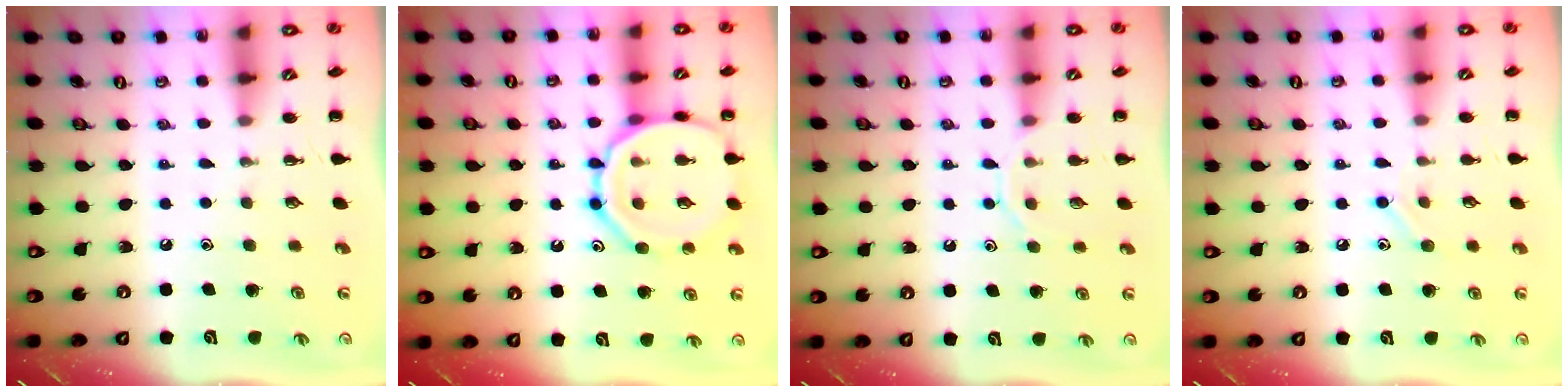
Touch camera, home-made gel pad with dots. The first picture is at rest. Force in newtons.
{"total": 14.9, "press": 14.8, "slide": 0.9}
{"total": 8.3, "press": 8.2, "slide": 1.3}
{"total": 7.5, "press": 7.3, "slide": 1.6}